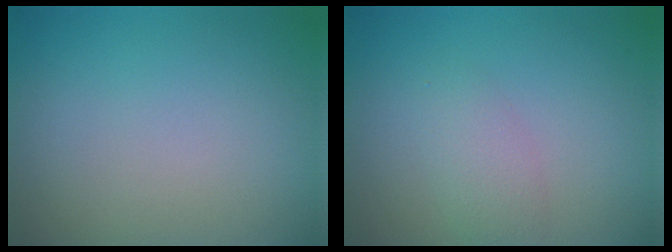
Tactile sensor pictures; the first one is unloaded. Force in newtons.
{"total": 2.1, "press": 2.1, "slide": 0.1}